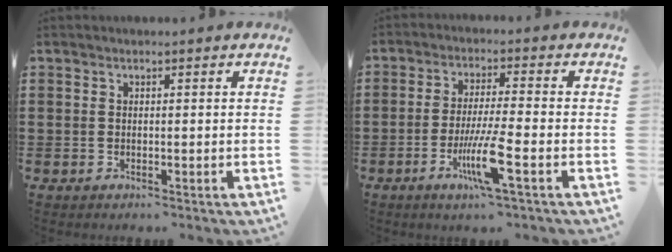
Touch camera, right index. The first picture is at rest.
{"total": 7.8, "force": [-3.4, 0.4, 7.1], "torque": [-0.141, -0.015, -0.064]}